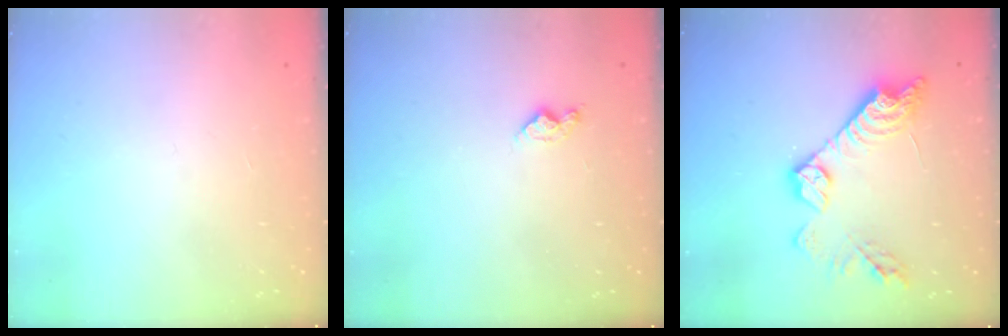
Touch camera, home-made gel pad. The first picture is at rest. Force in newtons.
{"total": 5.9, "press": 5.9, "slide": 0.5}
{"total": 16.1, "press": 16.0, "slide": 0.9}